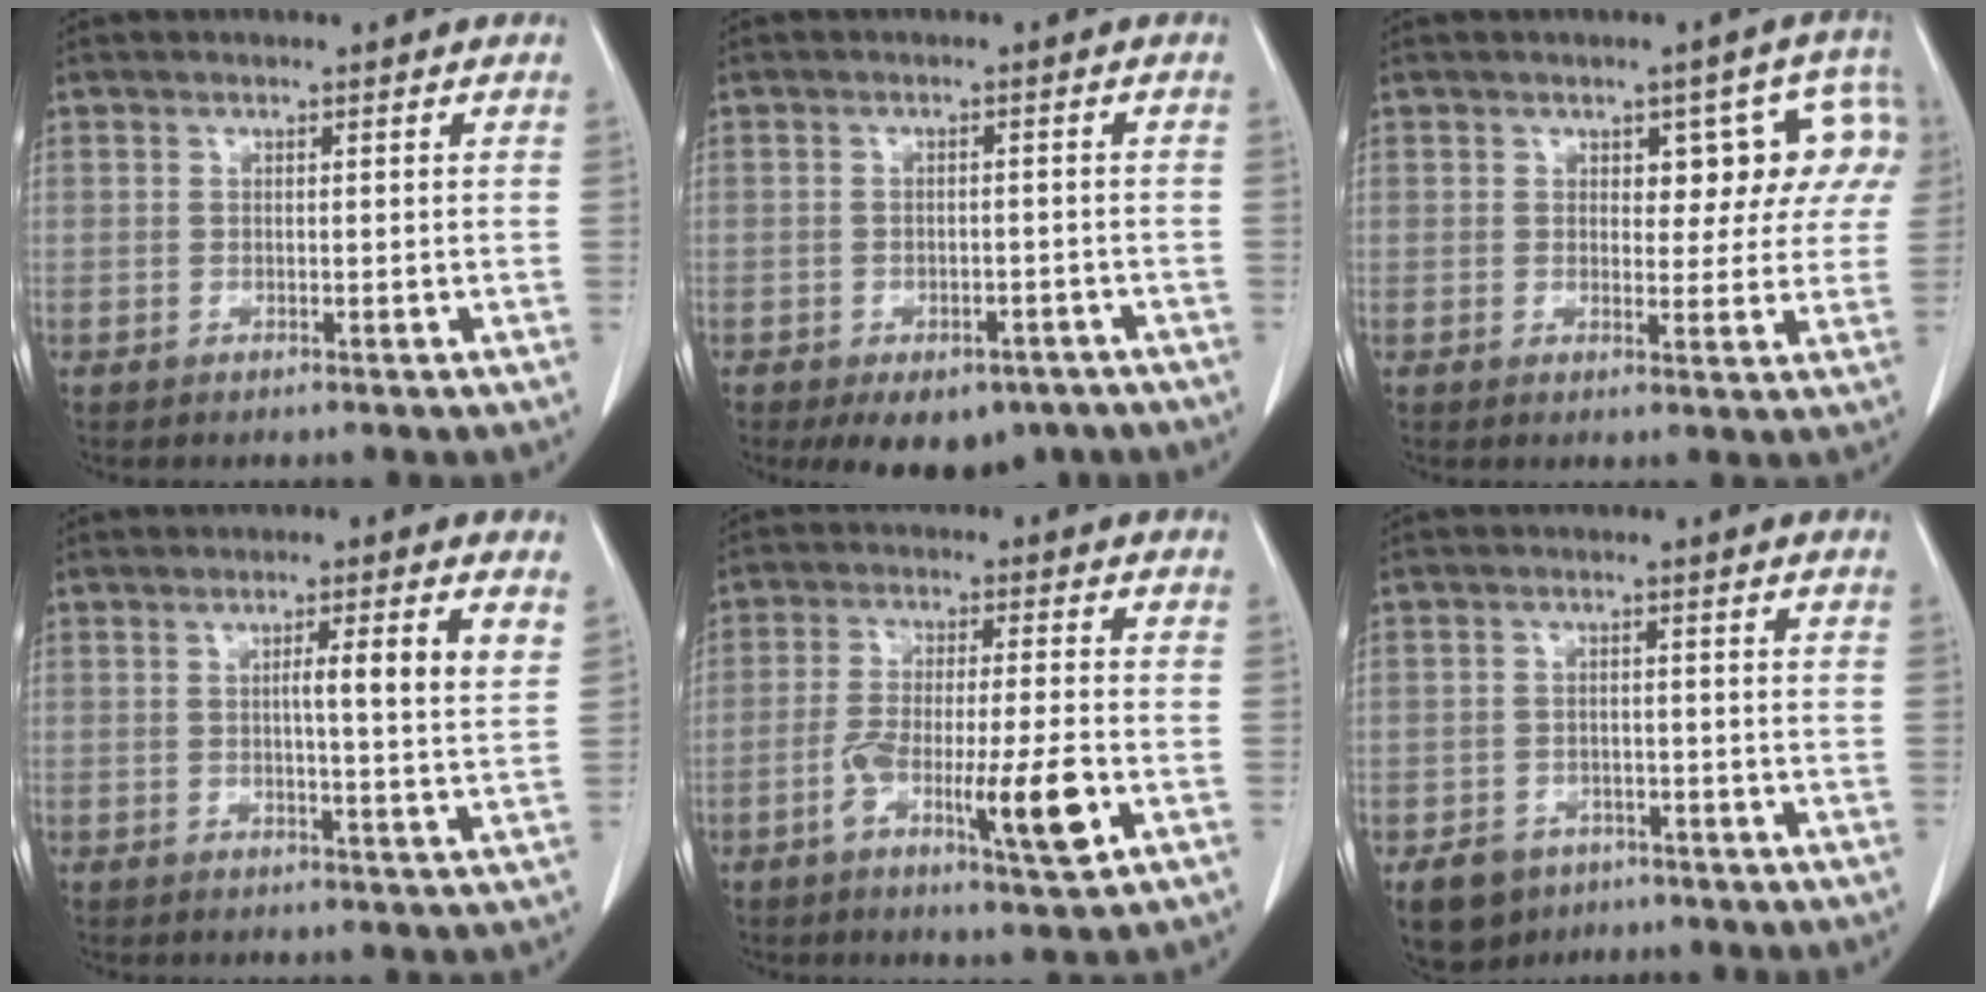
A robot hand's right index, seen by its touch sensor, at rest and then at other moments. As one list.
[{"total": 9.8, "force": [-6.8, 5.3, 4.5], "torque": [-0.057, 0.005, -0.087]}, {"total": 7.1, "force": [2.3, 4.0, 5.4], "torque": [-0.034, 0.026, 0.024]}, {"total": 6.3, "force": [2.1, -0.2, 5.9], "torque": [-0.083, 0.000, 0.025]}, {"total": 10.8, "force": [-3.8, 1.1, 10.0], "torque": [-0.173, -0.006, -0.064]}, {"total": 5.6, "force": [-3.8, 3.9, 1.3], "torque": [-0.029, 0.002, -0.053]}]